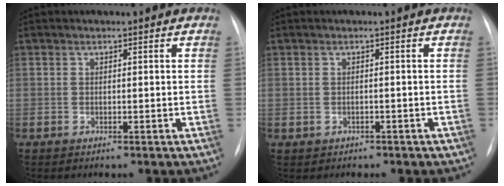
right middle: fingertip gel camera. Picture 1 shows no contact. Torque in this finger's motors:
{"motor_torque": [-0.24, -0.09, -0.03, 0.00]}